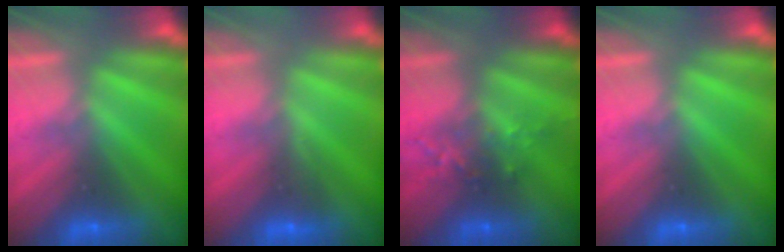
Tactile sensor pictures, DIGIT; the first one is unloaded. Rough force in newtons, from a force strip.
{"total": 2.8}
{"total": 2.6}
{"total": 0.0}